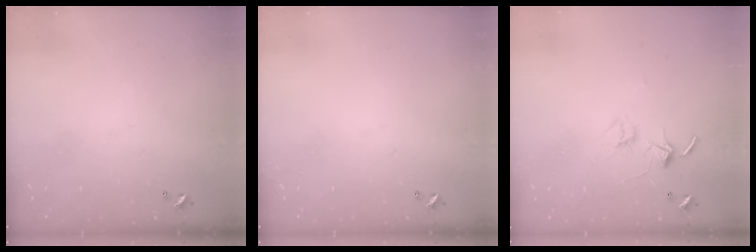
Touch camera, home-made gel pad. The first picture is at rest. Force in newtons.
{"total": 0.0}
{"total": 2.8, "press": 2.8, "slide": 0.2}